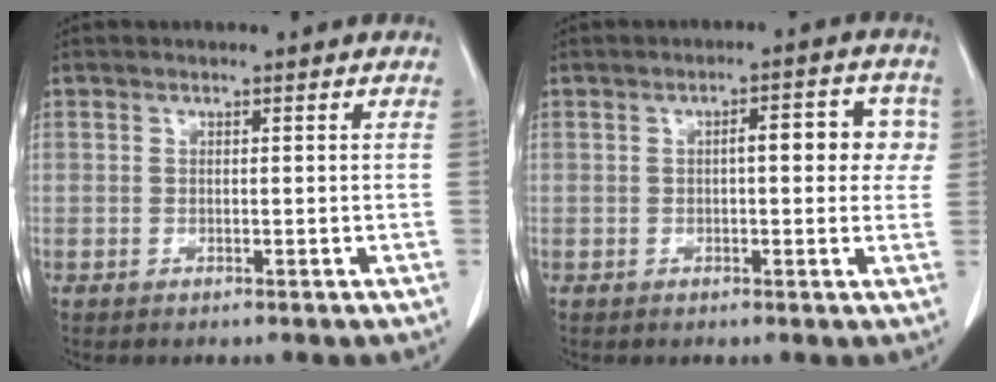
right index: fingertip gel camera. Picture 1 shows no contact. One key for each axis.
{"total": 6.4, "fx": 0.9, "fy": 2.3, "fz": 5.9, "tx": -0.069, "ty": 0.023, "tz": 0.008}